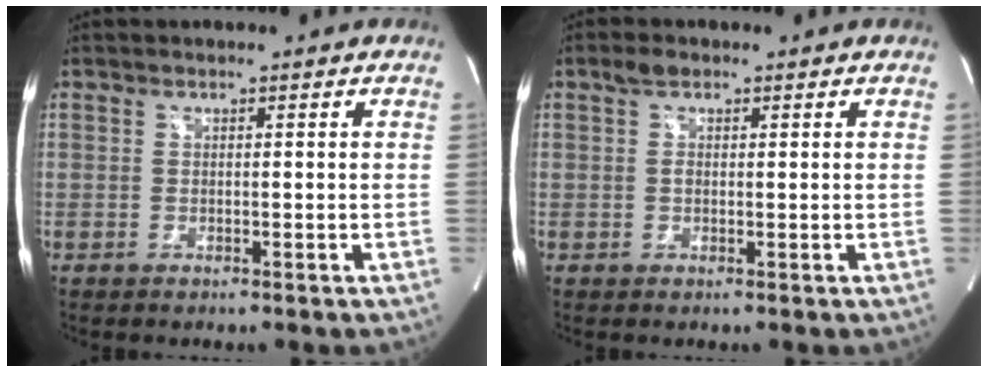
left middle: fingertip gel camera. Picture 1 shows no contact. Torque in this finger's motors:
{"motor_torque": [0.23, -0.09, 0.07, 0.02]}